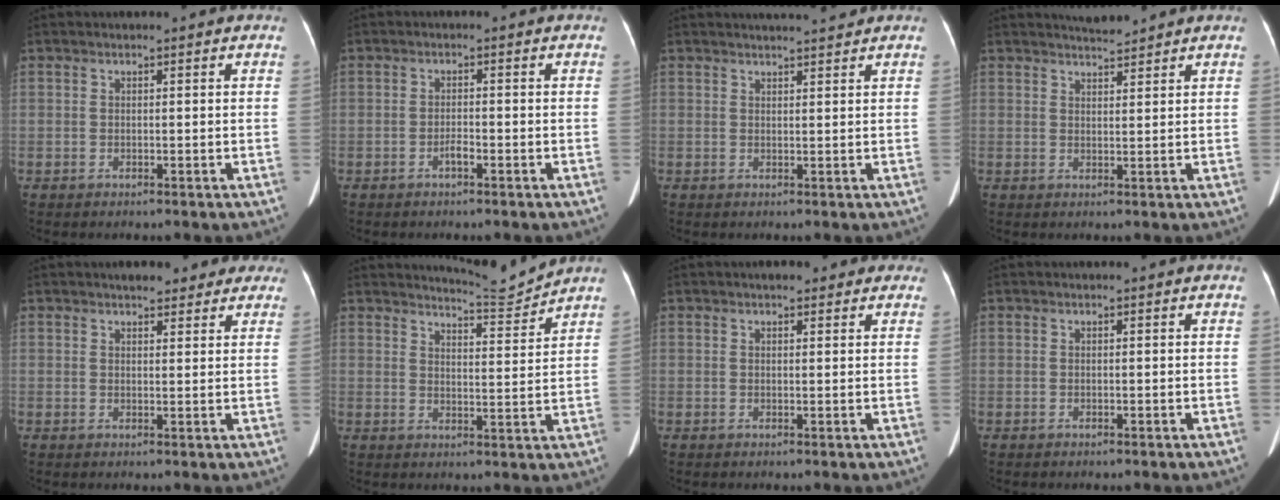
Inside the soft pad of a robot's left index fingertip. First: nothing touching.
{"total": 1.6, "force": [-1.2, 0.4, 1.0], "torque": [-0.018, 0.002, -0.020]}
{"total": 3.0, "force": [2.8, 0.2, 0.9], "torque": [-0.012, 0.013, 0.039]}
{"total": 2.5, "force": [2.5, 0.0, 0.4], "torque": [-0.010, 0.005, 0.045]}
{"total": 6.0, "force": [4.9, 2.3, 2.7], "torque": [-0.019, 0.014, 0.054]}
{"total": 5.3, "force": [5.1, -1.2, -0.5], "torque": [-0.005, -0.028, 0.081]}
{"total": 2.9, "force": [2.0, 1.3, 1.7], "torque": [-0.016, 0.015, 0.020]}
{"total": 0.0}